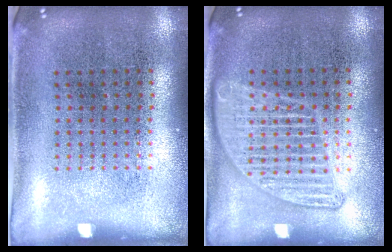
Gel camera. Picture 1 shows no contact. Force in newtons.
{"total": 1.6, "press": 1.6, "slide": 0.1}